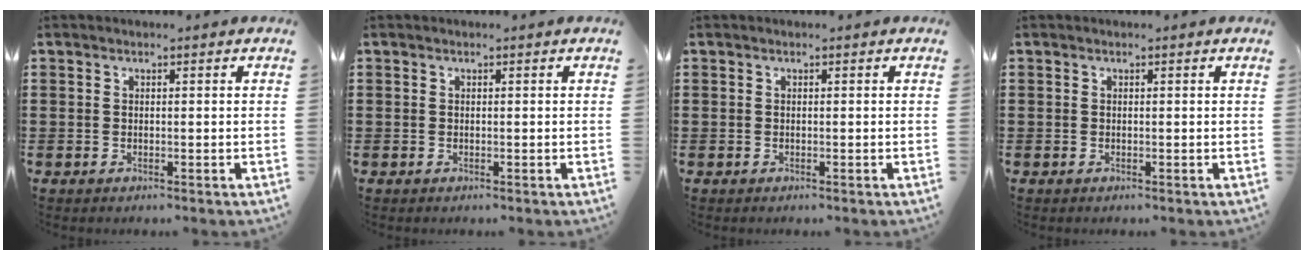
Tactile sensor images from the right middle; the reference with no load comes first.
{"total": 0.0}
{"total": 0.0}
{"total": 0.0}